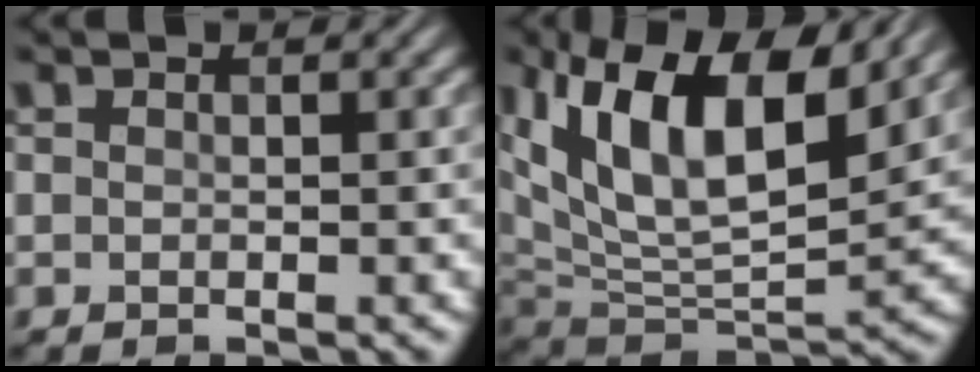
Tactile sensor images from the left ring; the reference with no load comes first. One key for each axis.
{"total": 13.7, "fx": 6.2, "fy": 6.0, "fz": 10.7, "tx": -0.184, "ty": 0.004, "tz": 0.113}